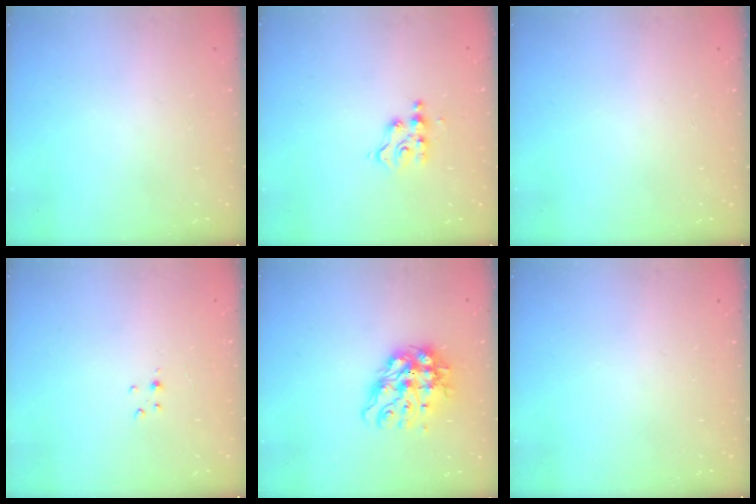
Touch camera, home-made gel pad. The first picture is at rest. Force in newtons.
{"total": 4.5, "press": 4.4, "slide": 0.6}
{"total": 0.0}
{"total": 2.5, "press": 2.5, "slide": 0.3}
{"total": 12.9, "press": 12.8, "slide": 1.4}
{"total": 0.0}